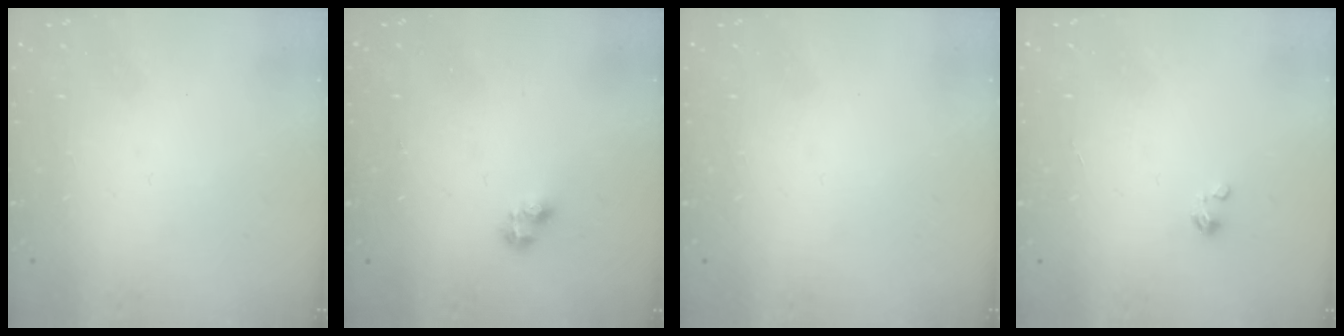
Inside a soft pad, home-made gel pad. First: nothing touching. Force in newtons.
{"total": 2.7, "press": 2.6, "slide": 0.3}
{"total": 0.0}
{"total": 0.0}